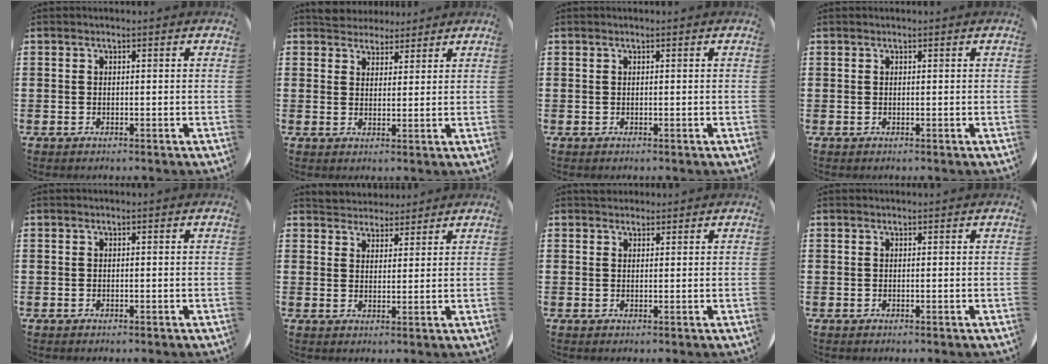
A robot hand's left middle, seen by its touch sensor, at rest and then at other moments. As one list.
[{"total": 3.6, "force": [3.3, 1.2, 0.0], "torque": [-0.009, -0.002, 0.065]}, {"total": 0.0}, {"total": 0.0}, {"total": 0.0}, {"total": 3.7, "force": [3.6, 1.0, -0.2], "torque": [-0.007, -0.007, 0.068]}, {"total": 1.4, "force": [1.3, 0.5, -0.2], "torque": [0.002, 0.004, 0.026]}, {"total": 0.0}]